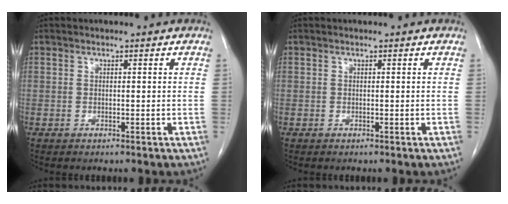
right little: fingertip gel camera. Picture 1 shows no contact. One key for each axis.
{"total": 0.0}